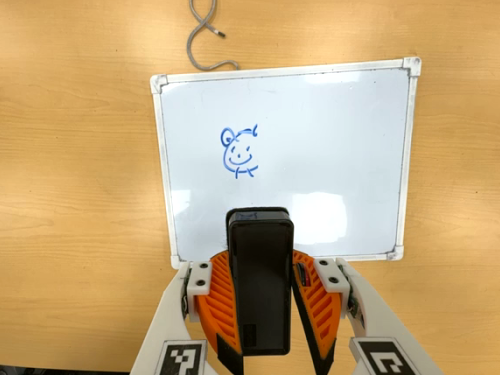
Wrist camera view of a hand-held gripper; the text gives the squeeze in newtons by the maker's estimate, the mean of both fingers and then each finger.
{"total": 11.4, "left": 9.9, "right": 12.9}